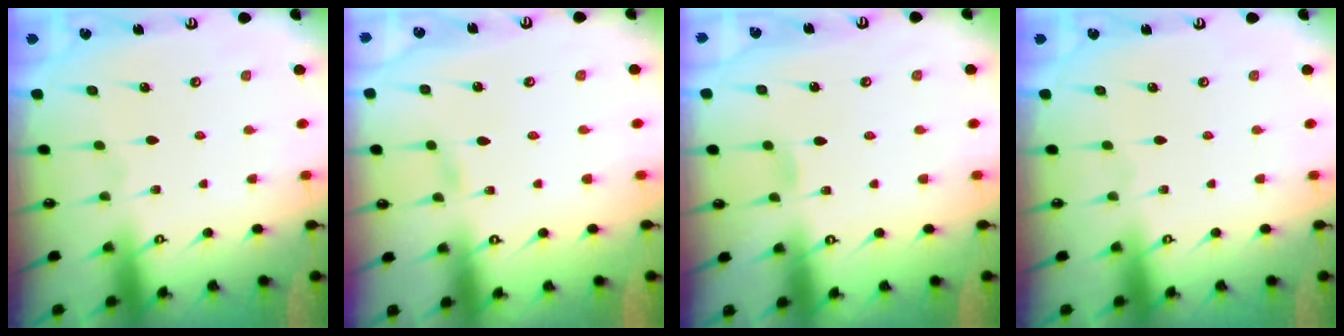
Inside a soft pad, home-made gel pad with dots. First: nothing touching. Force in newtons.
{"total": 1.4, "press": 1.4, "slide": 0.2}
{"total": 2.6, "press": 2.6, "slide": 0.3}
{"total": 0.0}